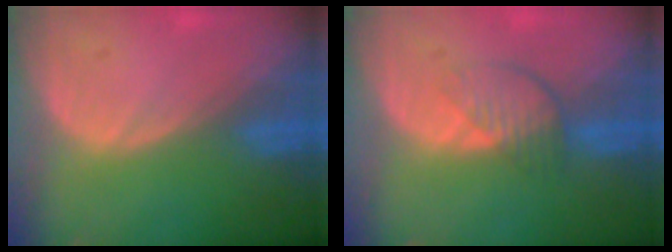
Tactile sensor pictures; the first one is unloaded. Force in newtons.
{"total": 3.9, "press": 3.6, "slide": 1.5}